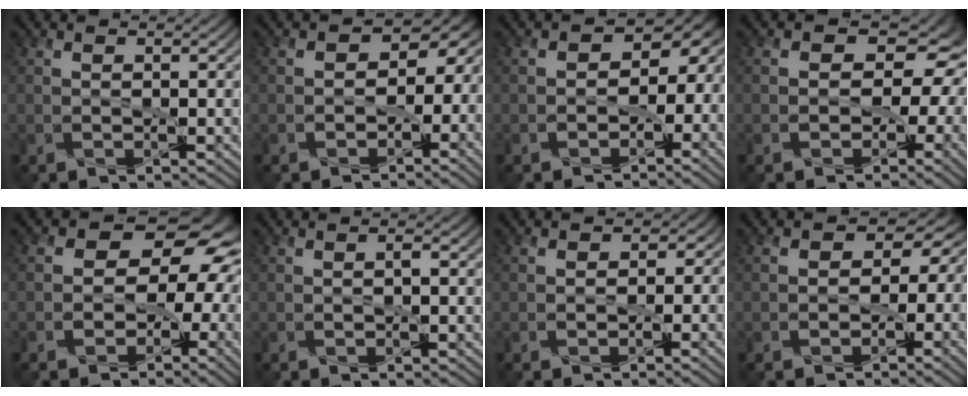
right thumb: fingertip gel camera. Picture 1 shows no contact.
{"total": 6.2, "force": [-1.7, 5.1, 3.1], "torque": [-0.004, 0.006, -0.039]}
{"total": 6.9, "force": [-1.8, 5.5, 3.8], "torque": [-0.010, 0.004, -0.042]}
{"total": 10.1, "force": [-0.7, 8.2, 5.8], "torque": [-0.065, 0.013, -0.037]}
{"total": 11.8, "force": [-0.5, 9.5, 7.0], "torque": [-0.067, 0.000, -0.047]}
{"total": 0.9, "force": [-0.4, 0.2, 0.8], "torque": [-0.011, 0.000, -0.007]}
{"total": 1.7, "force": [-0.7, 1.6, 0.2], "torque": [0.001, 0.003, -0.015]}
{"total": 5.8, "force": [-0.7, 5.2, 2.7], "torque": [-0.017, 0.013, -0.034]}